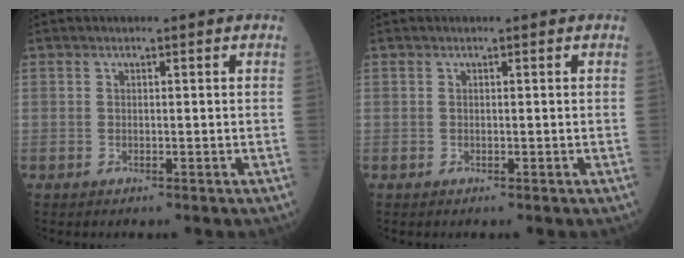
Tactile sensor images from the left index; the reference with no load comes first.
{"total": 0.0}